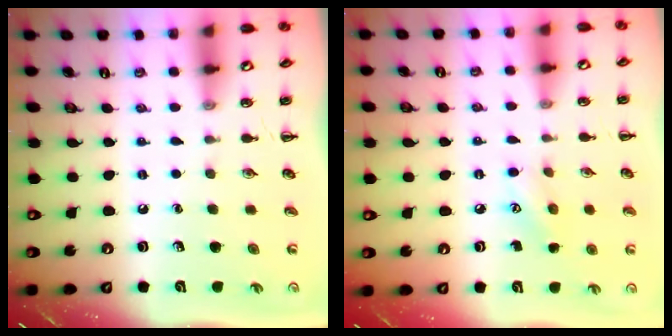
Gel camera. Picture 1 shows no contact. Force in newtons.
{"total": 6.5, "press": 6.4, "slide": 1.2}